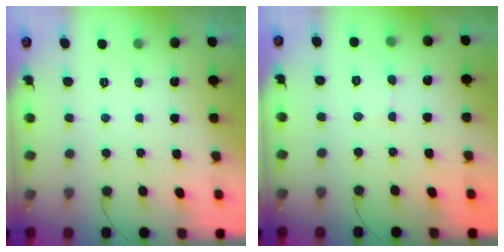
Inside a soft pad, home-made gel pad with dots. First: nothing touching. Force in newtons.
{"total": 4.3, "press": 4.3, "slide": 0.4}